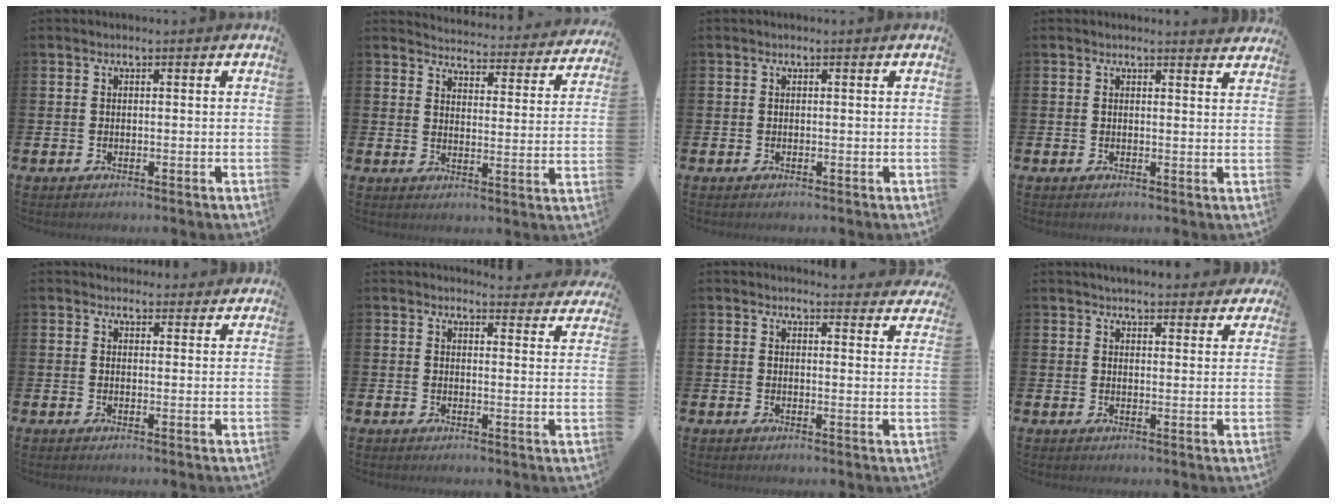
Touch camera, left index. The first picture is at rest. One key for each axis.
{"total": 4.0, "fx": 4.0, "fy": 0.5, "fz": 0.2, "tx": -0.020, "ty": -0.039, "tz": 0.064}
{"total": 0.0}
{"total": 1.6, "fx": 1.6, "fy": 0.0, "fz": 0.0, "tx": 0.007, "ty": -0.013, "tz": 0.028}
{"total": 2.7, "fx": 2.6, "fy": 0.9, "fz": -0.2, "tx": 0.017, "ty": -0.016, "tz": 0.044}
{"total": 3.5, "fx": 3.4, "fy": 0.4, "fz": 0.0, "tx": 0.010, "ty": -0.027, "tz": 0.059}
{"total": 3.1, "fx": 3.1, "fy": 0.4, "fz": -0.2, "tx": 0.006, "ty": -0.020, "tz": 0.054}
{"total": 3.8, "fx": 3.8, "fy": 0.7, "fz": 0.2, "tx": -0.005, "ty": -0.020, "tz": 0.067}